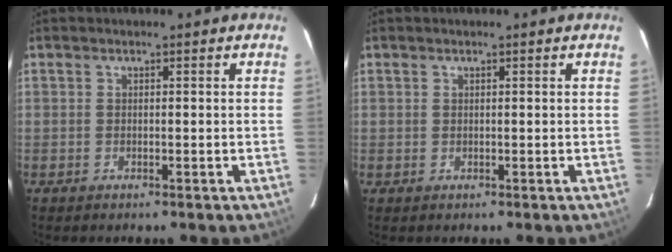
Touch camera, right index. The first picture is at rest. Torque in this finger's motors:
{"motor_torque": [-0.45, 0.19, -1.05, -0.21]}